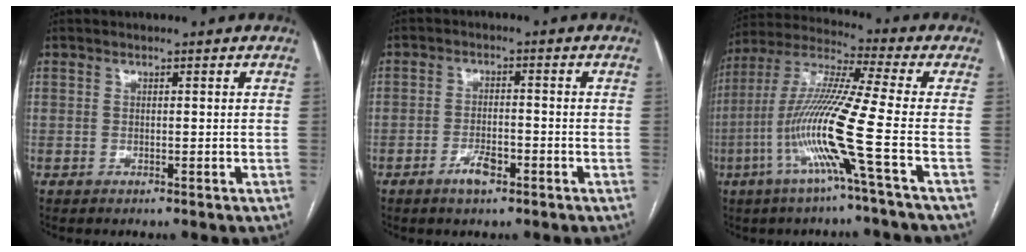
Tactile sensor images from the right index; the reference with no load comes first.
{"total": 3.8, "force": [-2.2, 1.2, 2.9], "torque": [-0.054, 0.002, -0.037]}
{"total": 14.2, "force": [-4.7, -1.9, 13.2], "torque": [-0.270, -0.009, -0.102]}